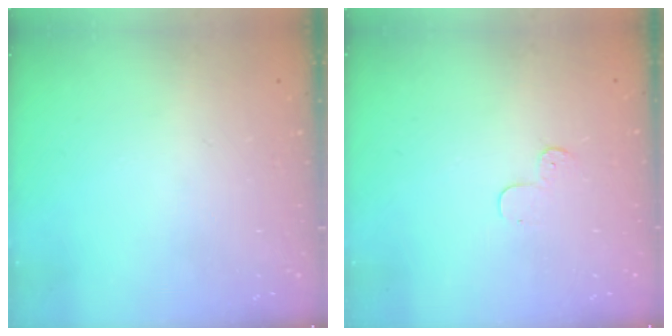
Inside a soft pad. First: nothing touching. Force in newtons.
{"total": 3.5, "press": 3.5, "slide": 0.4}